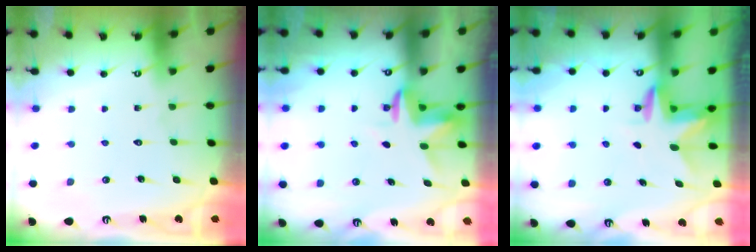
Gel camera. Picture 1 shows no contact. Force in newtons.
{"total": 3.5, "press": 3.5, "slide": 0.2}
{"total": 3.0, "press": 3.0, "slide": 0.2}